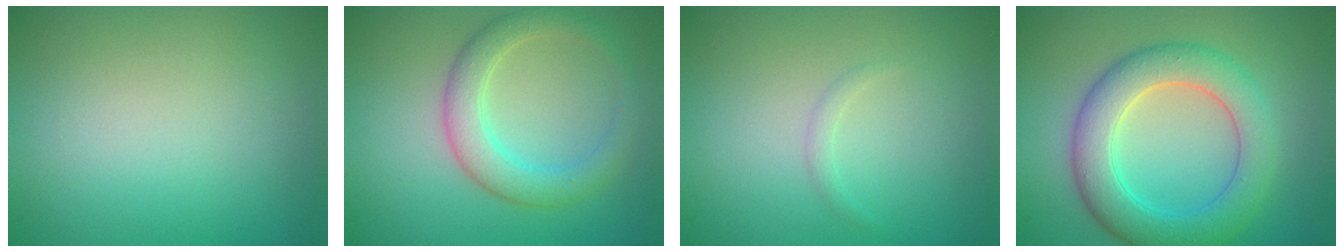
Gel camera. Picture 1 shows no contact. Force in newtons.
{"total": 3.7, "press": 3.7, "slide": 0.2}
{"total": 0.7, "press": 0.7, "slide": 0.1}
{"total": 6.3, "press": 6.3, "slide": 0.2}